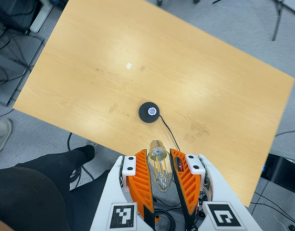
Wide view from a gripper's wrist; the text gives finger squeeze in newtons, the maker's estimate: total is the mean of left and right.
{"total": 10.0, "left": 9.7, "right": 10.2}